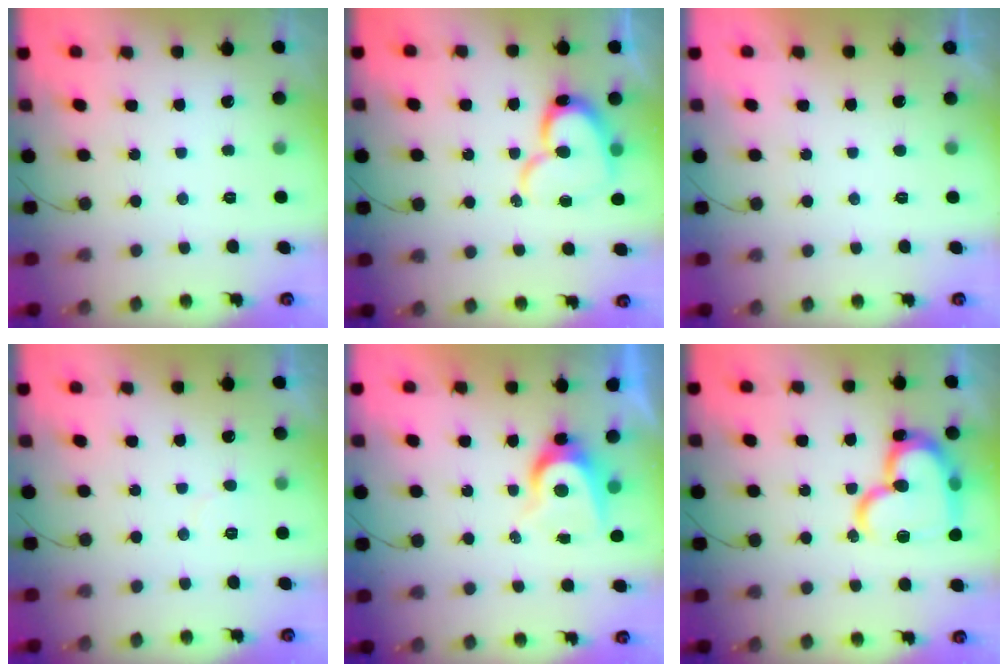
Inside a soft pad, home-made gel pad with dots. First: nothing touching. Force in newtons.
{"total": 14.7, "press": 14.6, "slide": 1.4}
{"total": 1.2, "press": 1.1, "slide": 0.3}
{"total": 4.1, "press": 4.0, "slide": 0.4}
{"total": 6.9, "press": 6.9, "slide": 0.1}
{"total": 21.9, "press": 21.8, "slide": 2.1}